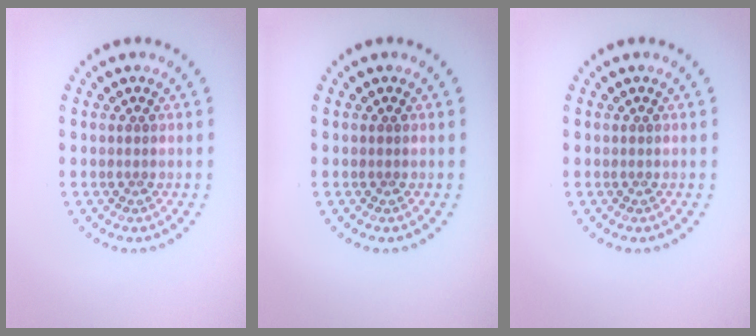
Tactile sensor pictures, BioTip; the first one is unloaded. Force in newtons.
{"total": 0.0}
{"total": 0.0}